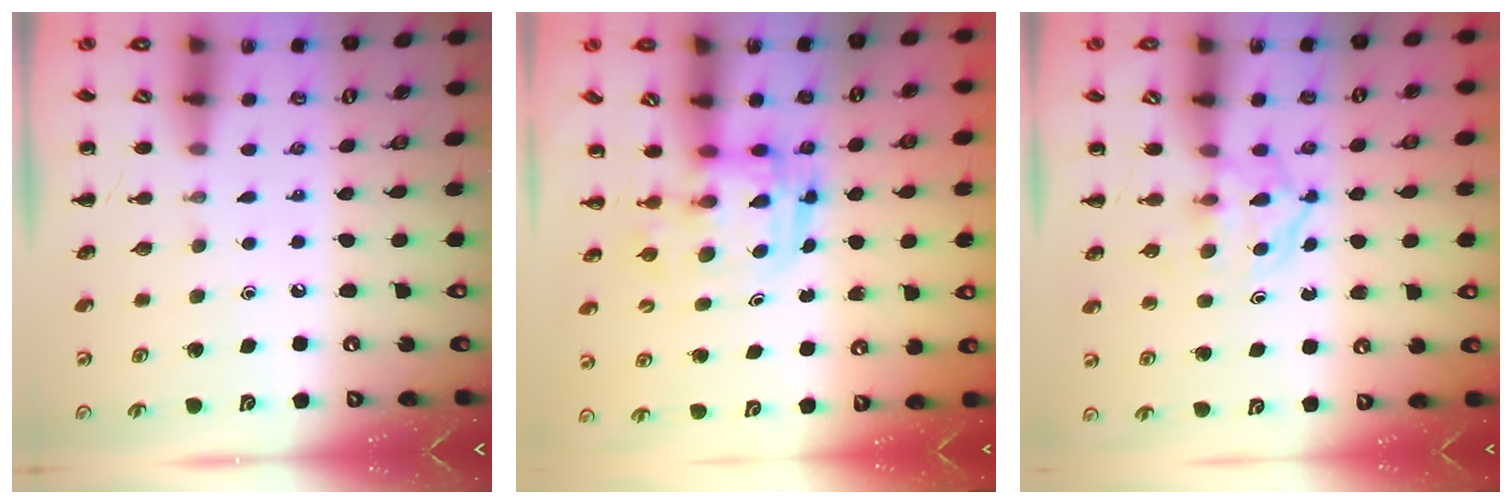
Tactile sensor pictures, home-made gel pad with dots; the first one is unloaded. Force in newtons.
{"total": 3.3, "press": 3.2, "slide": 0.7}
{"total": 4.5, "press": 4.5, "slide": 0.7}